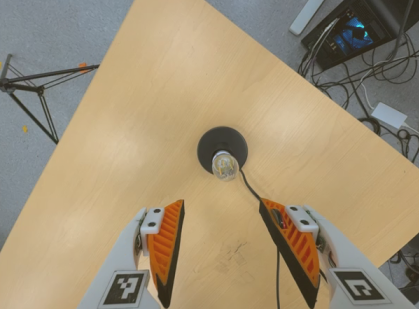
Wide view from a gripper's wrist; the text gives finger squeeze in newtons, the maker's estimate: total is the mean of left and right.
{"total": 0.0}